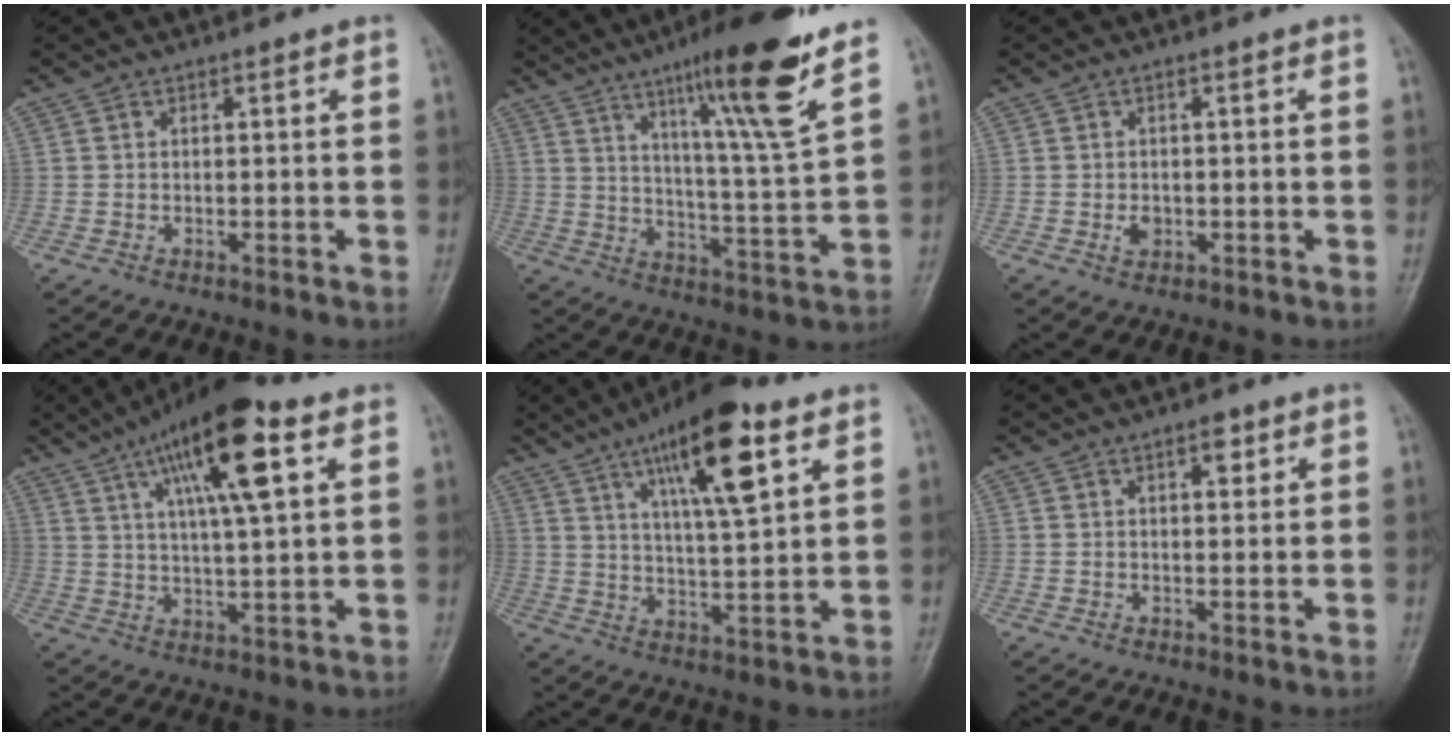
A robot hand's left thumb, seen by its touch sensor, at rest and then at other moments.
{"total": 17.8, "force": [10.7, 0.9, 14.2], "torque": [-0.210, -0.059, 0.168]}
{"total": 2.2, "force": [-0.7, 1.7, 1.1], "torque": [-0.010, 0.003, -0.009]}
{"total": 16.4, "force": [7.3, 4.0, 14.1], "torque": [-0.228, -0.005, 0.118]}
{"total": 16.3, "force": [8.1, 4.3, 13.5], "torque": [-0.205, -0.024, 0.132]}
{"total": 2.5, "force": [1.3, 1.2, 1.8], "torque": [-0.015, -0.003, 0.016]}